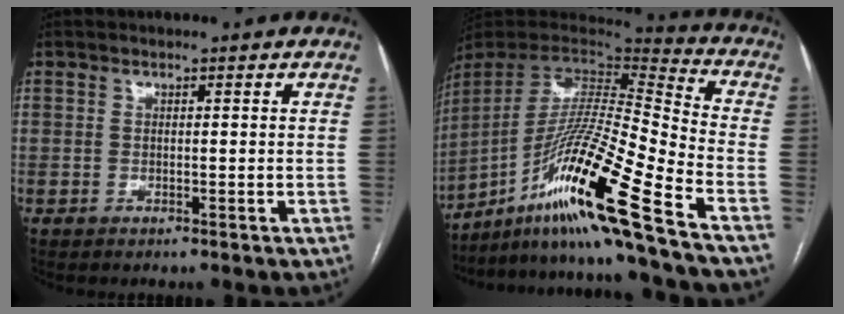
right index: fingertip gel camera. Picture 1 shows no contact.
{"total": 23.2, "force": [-14.0, -1.6, 18.4], "torque": [-0.351, -0.022, -0.263]}